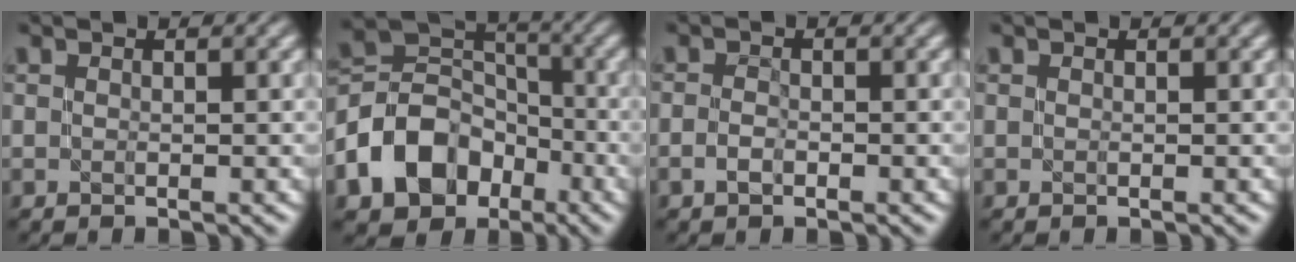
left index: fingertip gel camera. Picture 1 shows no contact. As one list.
[{"total": 9.4, "force": [-4.4, 6.8, 4.7], "torque": [-0.086, 0.006, -0.092]}, {"total": 1.1, "force": [-0.7, 0.6, 0.6], "torque": [-0.015, 0.003, -0.016]}, {"total": 0.0}]